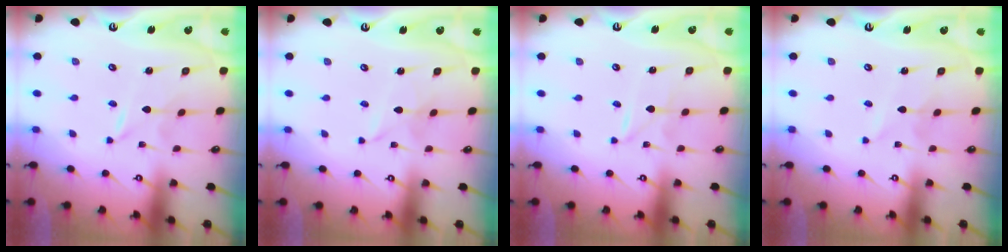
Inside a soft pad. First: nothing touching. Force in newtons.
{"total": 1.7, "press": 1.6, "slide": 0.1}
{"total": 2.7, "press": 2.7, "slide": 0.2}
{"total": 2.3, "press": 2.3, "slide": 0.2}